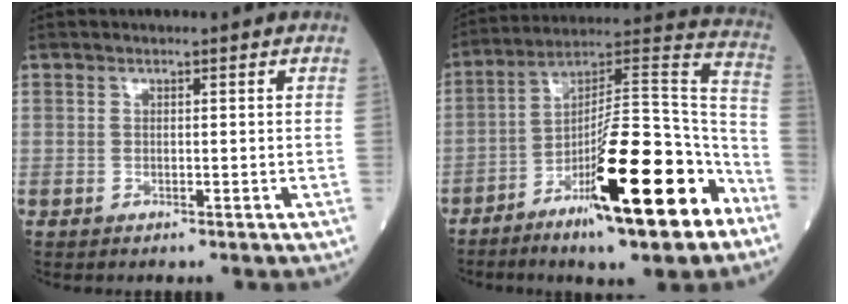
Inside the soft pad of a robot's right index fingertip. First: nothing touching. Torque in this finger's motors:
{"motor_torque": [1.60, -0.54, 0.58, 0.21]}